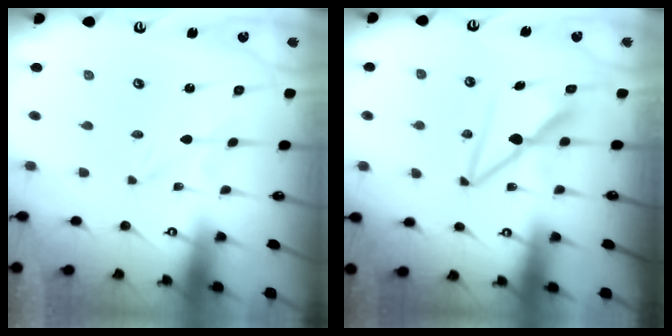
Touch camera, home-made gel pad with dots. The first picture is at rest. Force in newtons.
{"total": 9.6, "press": 9.6, "slide": 0.8}